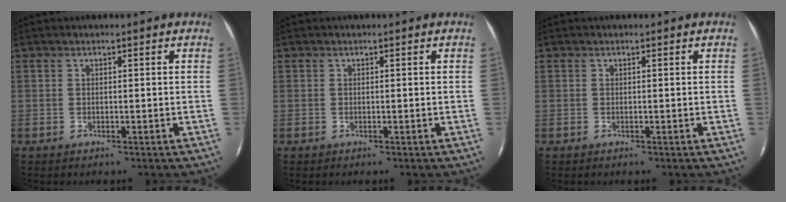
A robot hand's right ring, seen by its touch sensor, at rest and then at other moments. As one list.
[{"total": 0.0}, {"total": 0.0}]